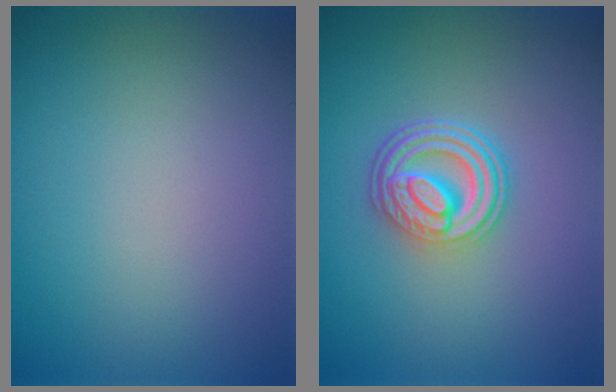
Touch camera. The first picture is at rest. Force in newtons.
{"total": 4.8, "press": 3.6, "slide": 3.1}